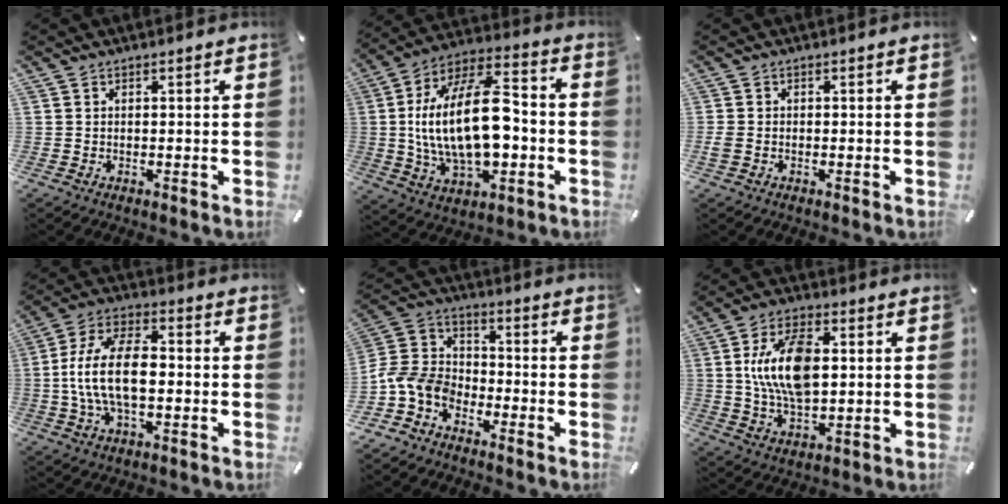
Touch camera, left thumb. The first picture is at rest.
{"total": 24.2, "force": [-1.0, 13.0, 20.4], "torque": [-0.383, 0.003, -0.015]}
{"total": 1.4, "force": [-0.5, 0.9, 0.9], "torque": [-0.024, -0.001, -0.011]}
{"total": 13.9, "force": [-1.7, 7.4, 11.7], "torque": [-0.239, 0.009, -0.027]}
{"total": 9.8, "force": [-5.9, 6.8, 3.9], "torque": [-0.102, 0.024, -0.117]}
{"total": 14.8, "force": [2.1, 8.4, 12.0], "torque": [-0.245, 0.001, 0.032]}